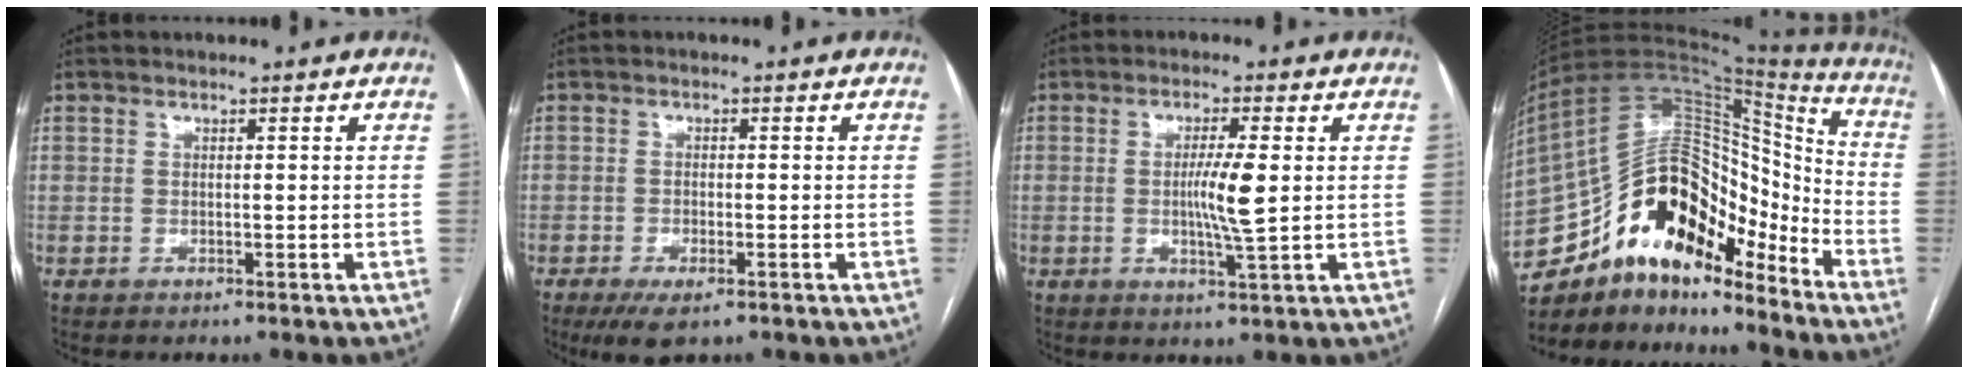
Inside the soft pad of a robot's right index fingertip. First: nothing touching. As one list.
[{"total": 4.7, "force": [-2.9, 1.5, 3.4], "torque": [-0.061, -0.009, -0.043]}, {"total": 5.7, "force": [0.2, -0.1, 5.7], "torque": [-0.104, -0.009, 0.002]}, {"total": 24.4, "force": [-16.7, 9.7, 14.9], "torque": [-0.312, 0.037, -0.285]}]